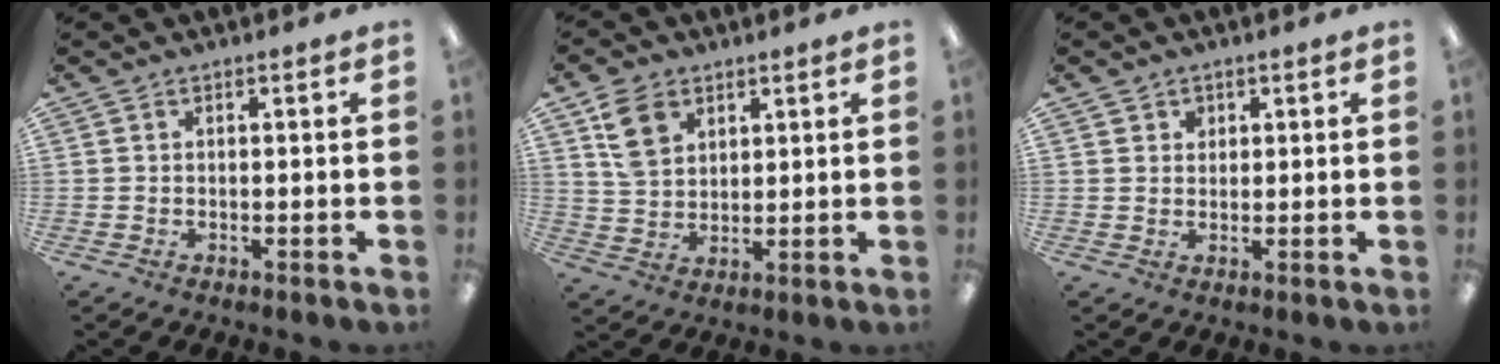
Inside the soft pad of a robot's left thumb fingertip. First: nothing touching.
{"total": 8.9, "force": [4.8, 6.3, 4.0], "torque": [-0.081, 0.001, 0.093]}
{"total": 2.5, "force": [1.4, 2.0, 0.1], "torque": [0.011, -0.004, 0.023]}